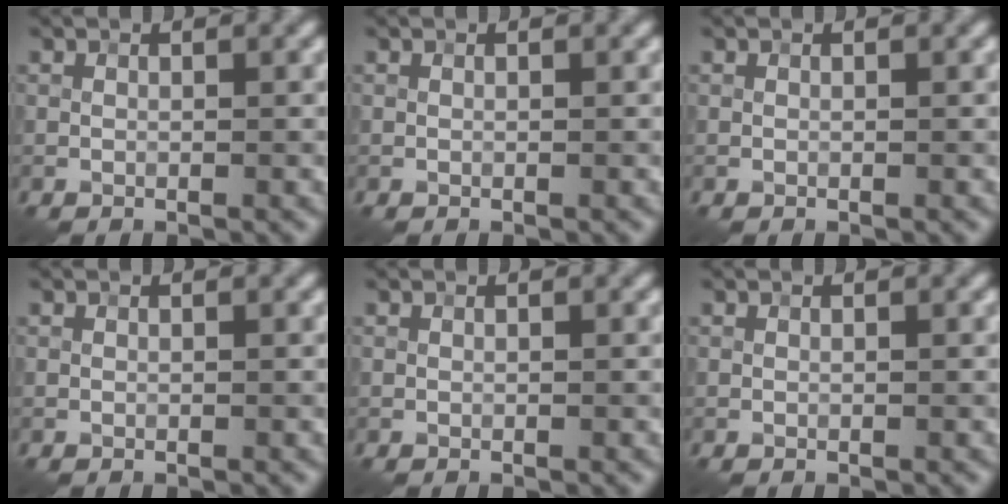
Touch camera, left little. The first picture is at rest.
{"total": 0.0}
{"total": 0.0}
{"total": 0.0}
{"total": 0.0}
{"total": 0.0}